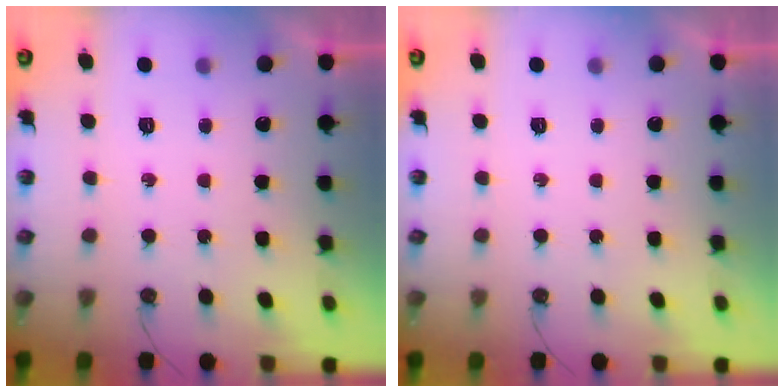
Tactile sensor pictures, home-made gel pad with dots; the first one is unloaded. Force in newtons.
{"total": 0.0}